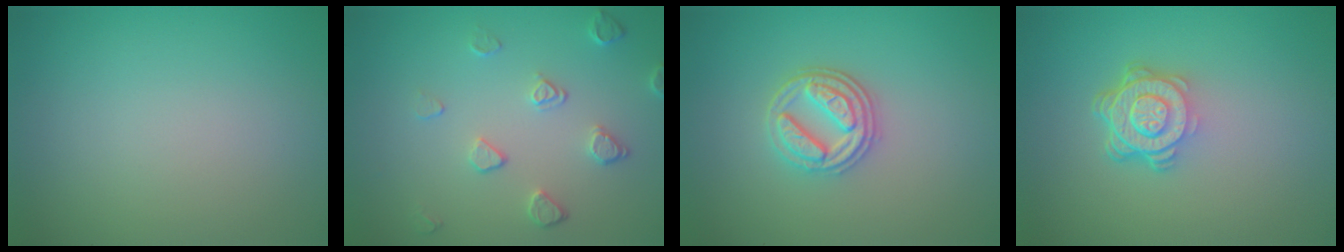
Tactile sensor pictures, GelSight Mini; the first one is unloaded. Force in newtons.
{"total": 2.1, "press": 1.4, "slide": 1.5}
{"total": 3.4, "press": 3.0, "slide": 1.7}
{"total": 4.6, "press": 3.3, "slide": 3.2}